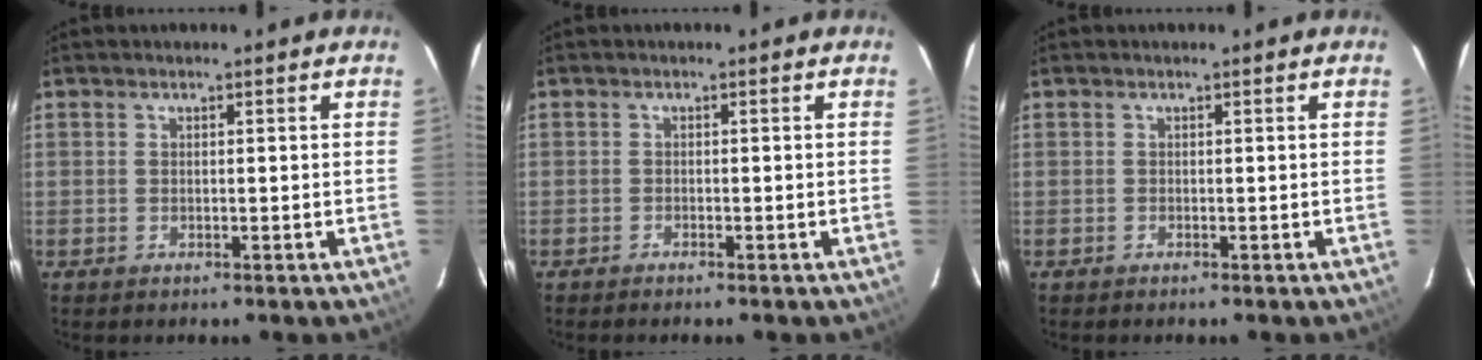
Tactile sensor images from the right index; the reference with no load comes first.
{"total": 0.8, "force": [-0.8, 0.0, 0.1], "torque": [-0.006, -0.002, -0.015]}
{"total": 0.0}